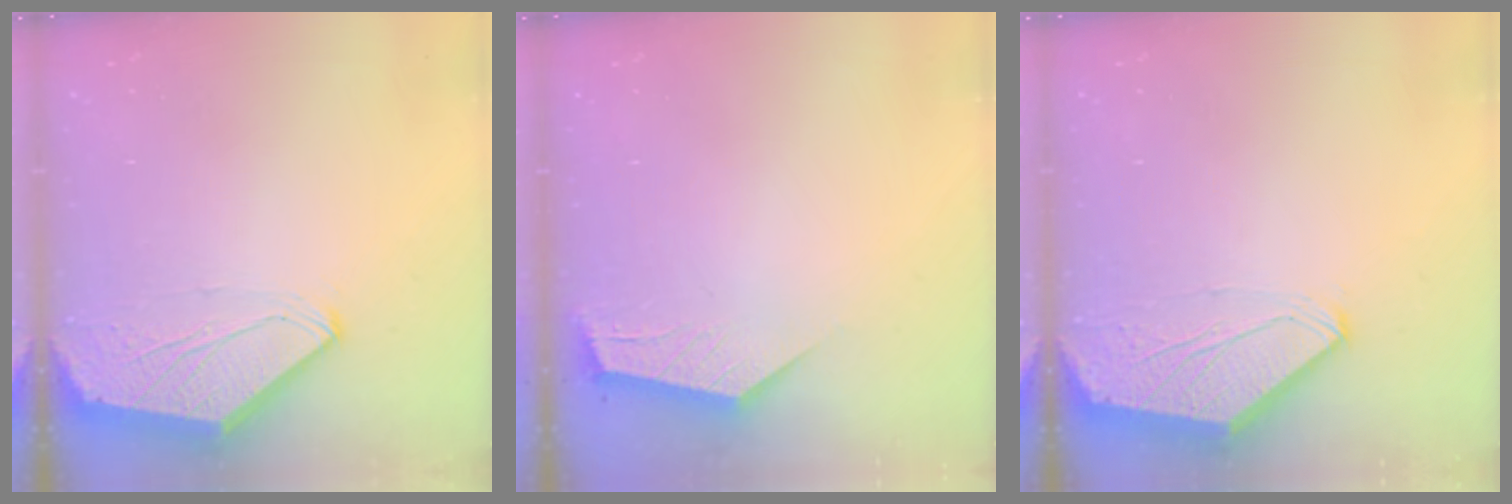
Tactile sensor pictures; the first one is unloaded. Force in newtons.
{"total": 2.2, "press": 2.2, "slide": 0.3}
{"total": 0.0}